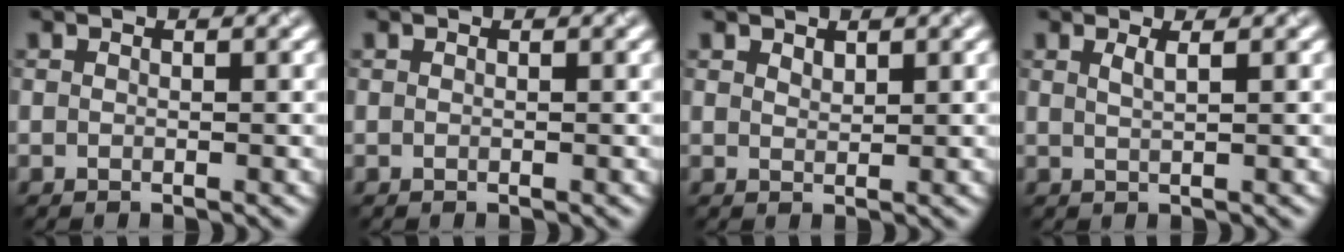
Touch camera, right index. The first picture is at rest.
{"total": 0.0}
{"total": 0.9, "force": [0.8, 0.3, 0.3], "torque": [-0.006, -0.002, 0.018]}
{"total": 1.3, "force": [0.6, 0.4, 1.0], "torque": [-0.010, -0.001, 0.008]}